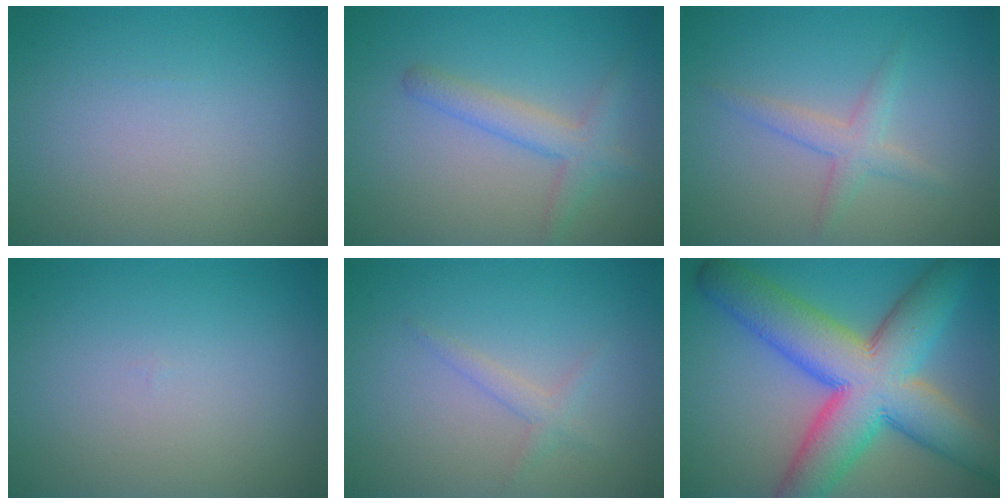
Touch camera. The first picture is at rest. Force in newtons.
{"total": 2.9, "press": 2.8, "slide": 0.2}
{"total": 2.2, "press": 2.2, "slide": 0.1}
{"total": 0.0}
{"total": 1.3, "press": 1.3, "slide": 0.1}
{"total": 13.2, "press": 13.2, "slide": 0.4}